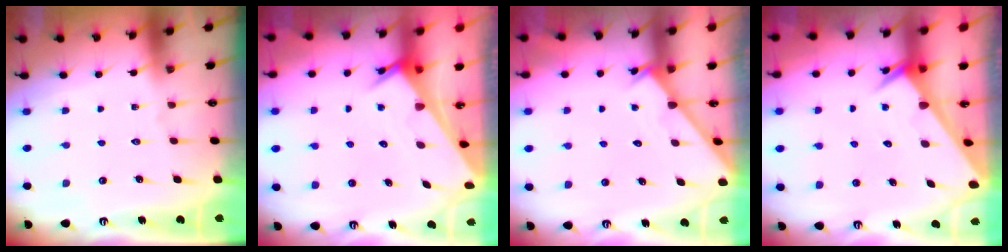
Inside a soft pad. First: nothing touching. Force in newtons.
{"total": 3.3, "press": 3.3, "slide": 0.2}
{"total": 2.3, "press": 2.3, "slide": 0.2}
{"total": 2.3, "press": 2.3, "slide": 0.0}